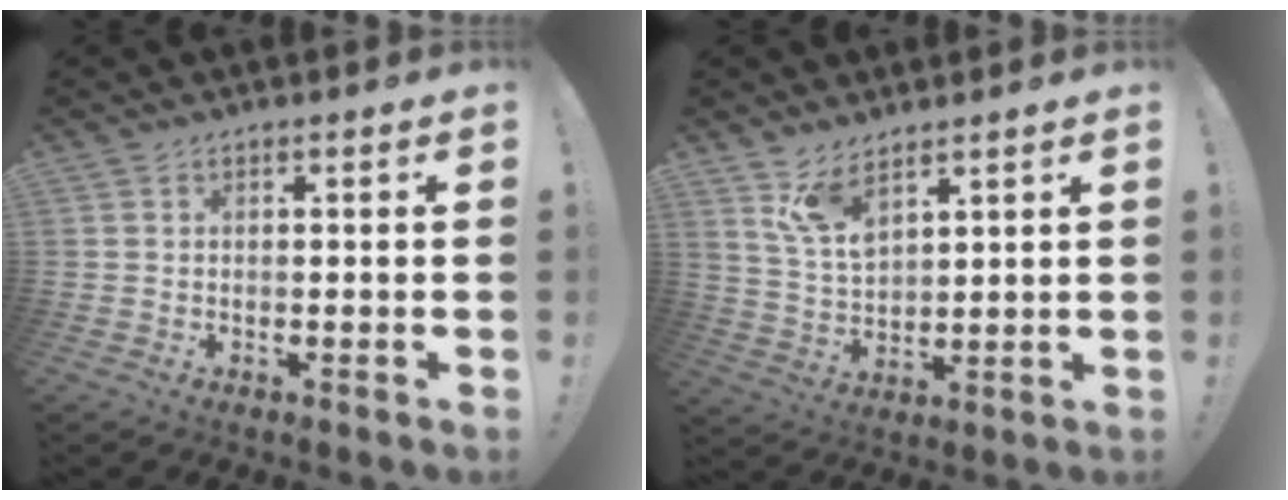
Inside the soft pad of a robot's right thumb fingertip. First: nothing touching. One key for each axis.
{"total": 9.0, "fx": 6.8, "fy": 3.8, "fz": 4.6, "tx": -0.098, "ty": -0.033, "tz": 0.132}